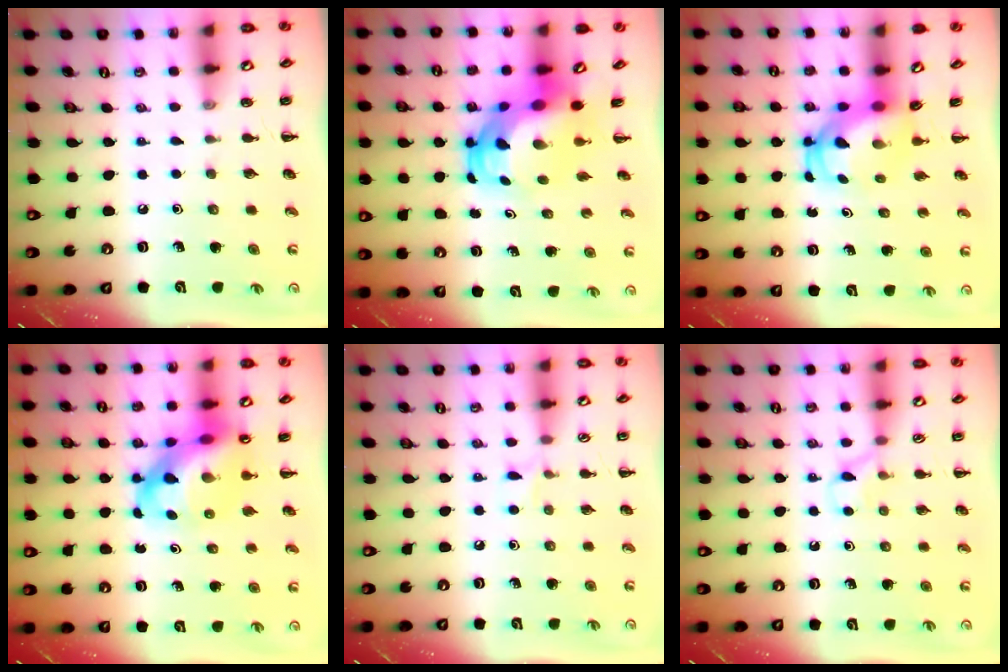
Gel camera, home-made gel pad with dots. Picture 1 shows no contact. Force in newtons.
{"total": 7.9, "press": 7.5, "slide": 2.4}
{"total": 5.0, "press": 4.9, "slide": 0.8}
{"total": 13.1, "press": 12.6, "slide": 3.5}
{"total": 4.3, "press": 4.1, "slide": 1.5}
{"total": 4.9, "press": 4.6, "slide": 1.7}